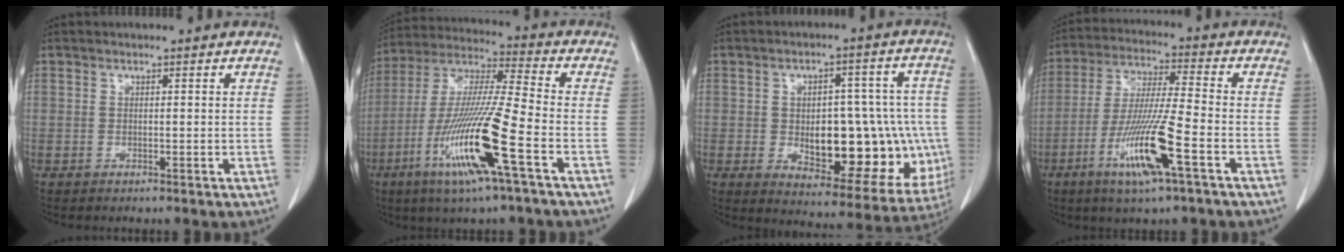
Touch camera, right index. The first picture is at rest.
{"total": 17.0, "force": [-6.8, -0.1, 15.6], "torque": [-0.322, -0.022, -0.130]}
{"total": 20.0, "force": [-2.6, 9.0, 17.7], "torque": [-0.194, 0.026, -0.003]}
{"total": 13.1, "force": [-5.6, 0.2, 11.8], "torque": [-0.236, -0.021, -0.105]}